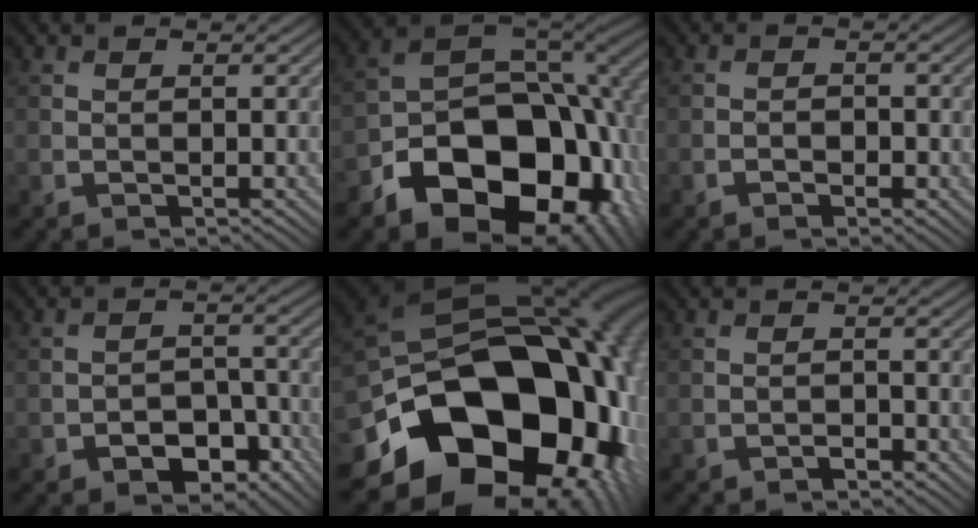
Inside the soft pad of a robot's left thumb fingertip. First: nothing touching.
{"total": 18.2, "force": [-7.1, 12.5, 11.1], "torque": [-0.181, -0.051, -0.107]}
{"total": 1.7, "force": [-0.9, 0.9, 1.1], "torque": [-0.013, 0.001, -0.017]}
{"total": 6.2, "force": [-3.4, 3.8, 3.4], "torque": [-0.044, -0.004, -0.058]}
{"total": 24.3, "force": [-7.3, 17.7, 14.9], "torque": [-0.258, -0.047, -0.107]}
{"total": 0.9, "force": [-0.8, 0.4, 0.4], "torque": [-0.004, 0.000, -0.014]}